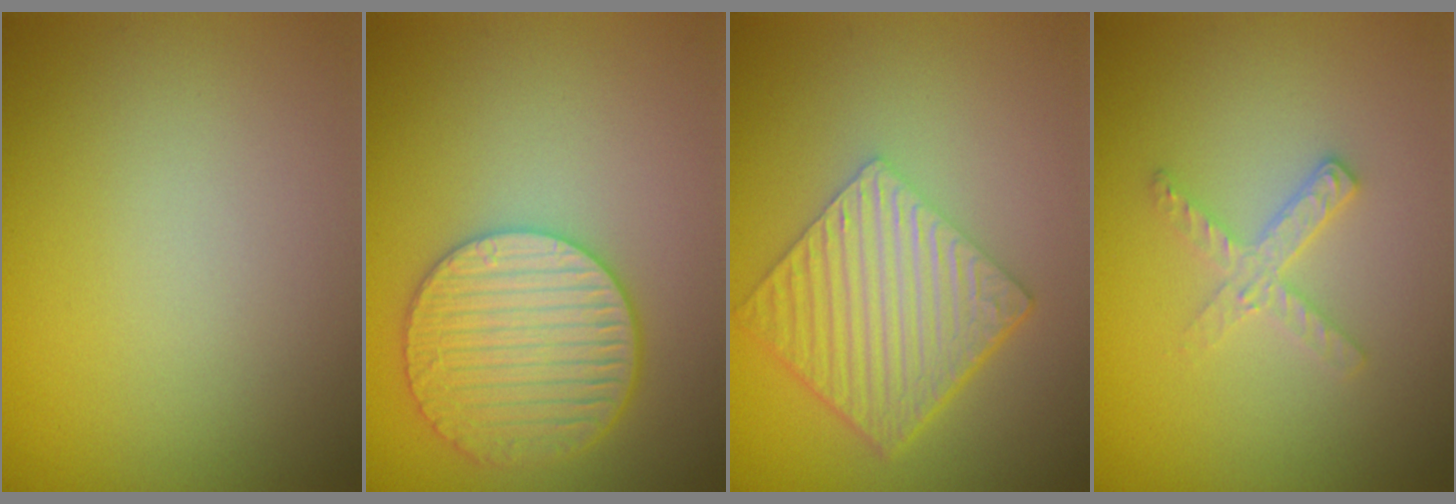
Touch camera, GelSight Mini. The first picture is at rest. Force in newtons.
{"total": 5.5, "press": 4.9, "slide": 2.5}
{"total": 6.0, "press": 4.1, "slide": 4.4}
{"total": 2.0, "press": 2.0, "slide": 0.2}